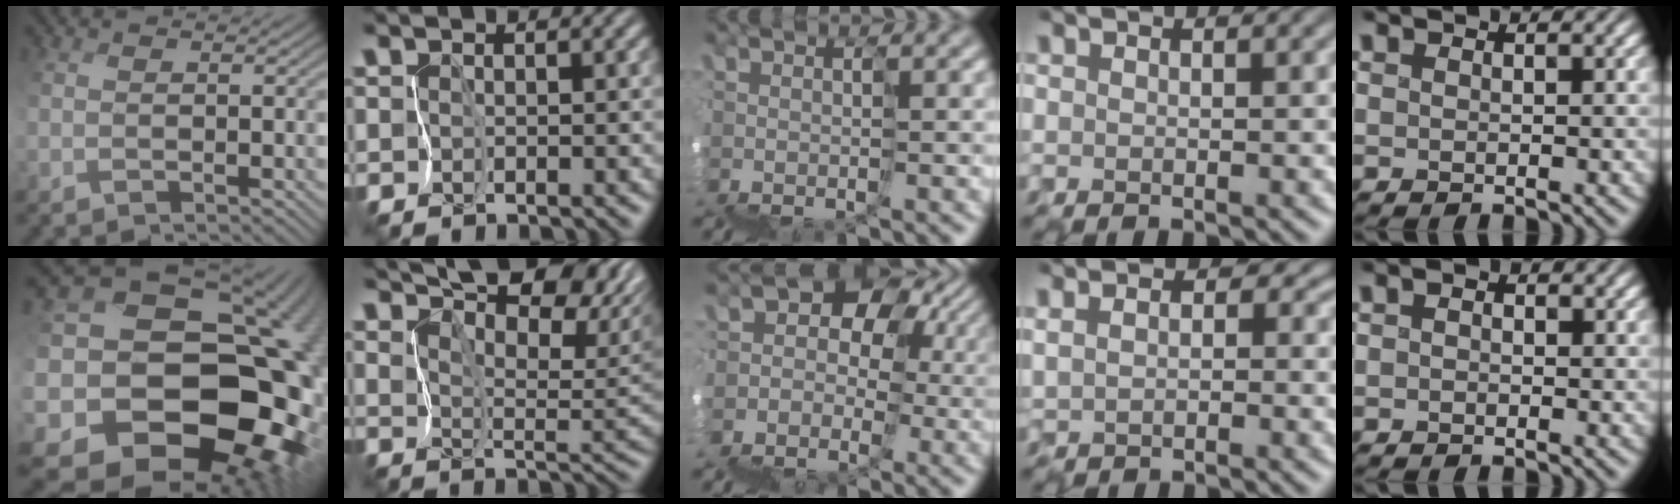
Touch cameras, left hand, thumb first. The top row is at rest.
{"thumb": {"total": 20.7, "force": [-8.4, 15.0, 11.5], "torque": [-0.189, -0.002, -0.147]}, "index": {"total": 12.5, "force": [9.7, 3.6, 7.1], "torque": [-0.123, 0.017, 0.135]}, "middle": {"total": 7.8, "force": [-0.7, 7.5, 1.9], "torque": [-0.018, 0.044, -0.027]}, "ring": {"total": 5.9, "force": [2.6, 3.9, 3.6], "torque": [-0.046, 0.035, 0.022]}, "little": {"total": 1.1, "force": [-0.6, 0.7, 0.6], "torque": [-0.011, 0.000, -0.017]}}